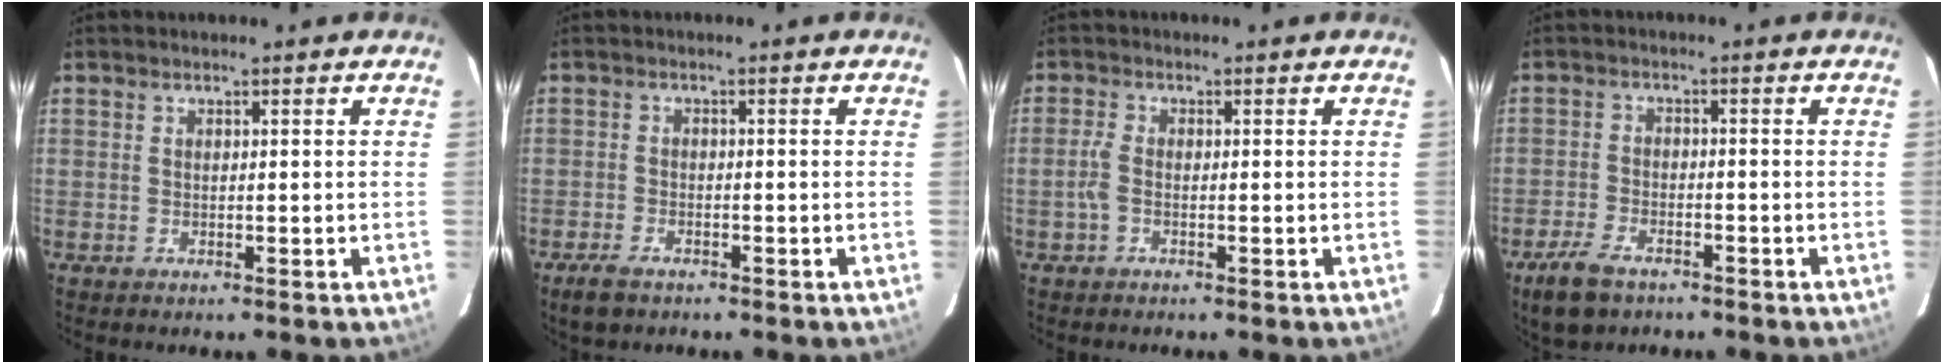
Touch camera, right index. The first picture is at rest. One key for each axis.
{"total": 4.1, "fx": -3.0, "fy": 1.9, "fz": 2.1, "tx": -0.058, "ty": -0.006, "tz": -0.056}
{"total": 2.2, "fx": -0.8, "fy": 0.8, "fz": 1.9, "tx": -0.049, "ty": 0.003, "tz": -0.018}
{"total": 7.2, "fx": -5.1, "fy": 3.5, "fz": 3.6, "tx": -0.101, "ty": -0.006, "tz": -0.094}